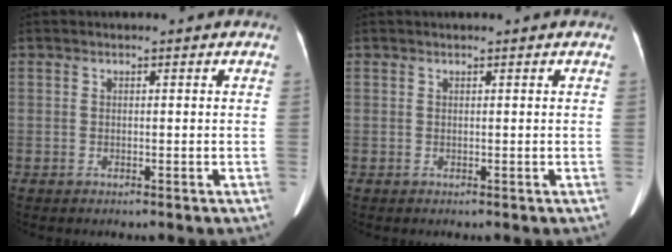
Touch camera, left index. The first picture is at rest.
{"total": 0.6, "force": [0.6, 0.0, 0.3], "torque": [-0.003, 0.014, 0.012]}